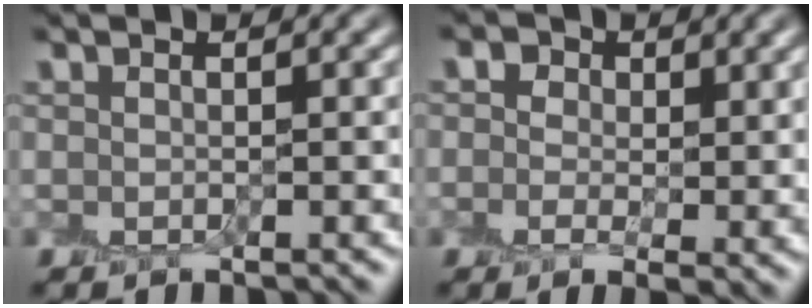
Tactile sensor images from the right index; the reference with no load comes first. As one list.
[{"total": 4.0, "force": [0.6, 2.5, 3.0], "torque": [-0.042, -0.001, 0.005]}]